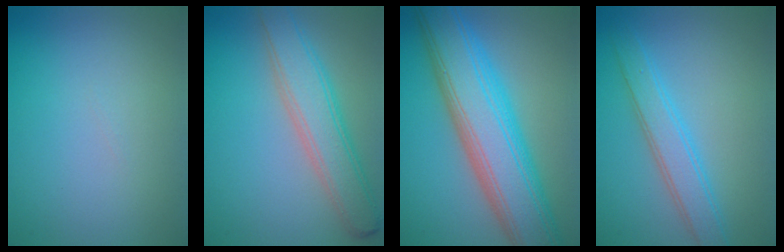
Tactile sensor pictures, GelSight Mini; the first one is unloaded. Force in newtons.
{"total": 4.8, "press": 4.8, "slide": 0.2}
{"total": 10.5, "press": 10.5, "slide": 0.3}
{"total": 3.5, "press": 3.5, "slide": 0.1}